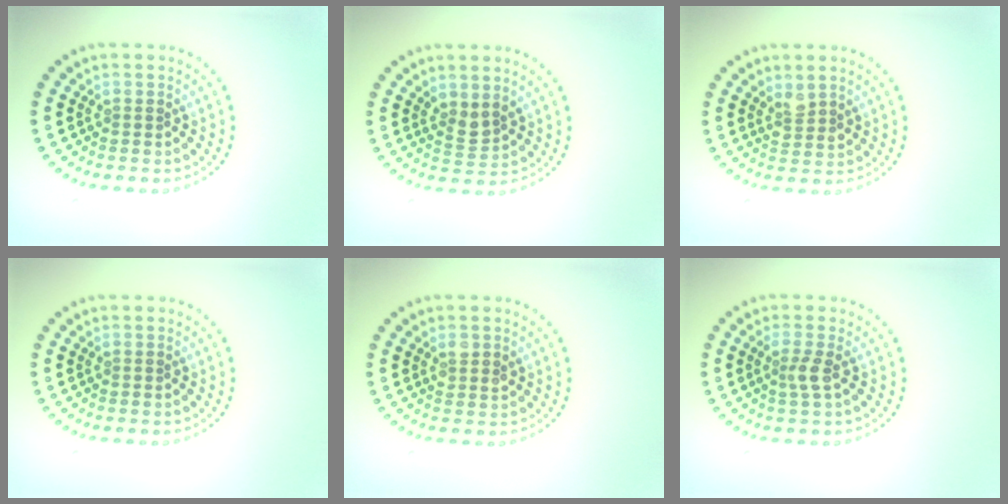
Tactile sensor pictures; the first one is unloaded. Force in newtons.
{"total": 1.9, "press": 1.4, "slide": 1.2}
{"total": 1.6, "press": 1.4, "slide": 0.8}
{"total": 0.0}
{"total": 1.3, "press": 1.2, "slide": 0.4}
{"total": 1.6, "press": 1.2, "slide": 1.0}